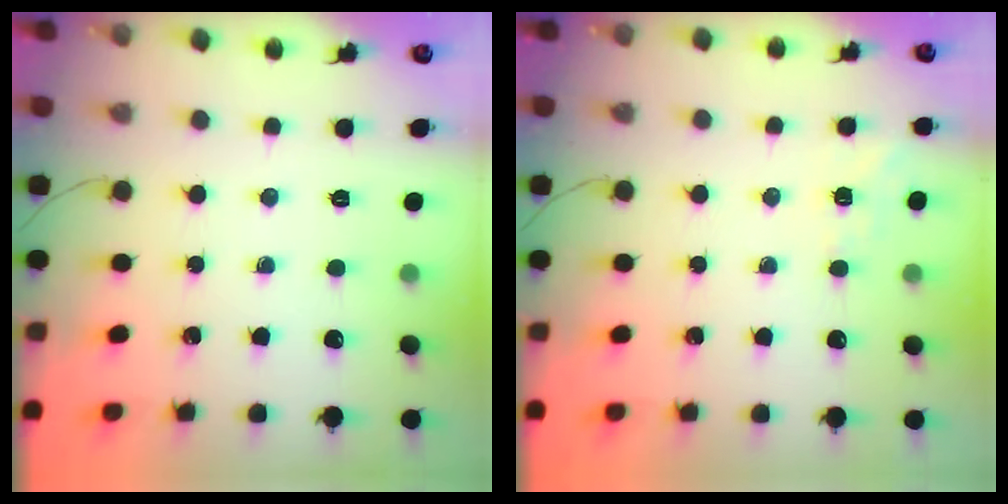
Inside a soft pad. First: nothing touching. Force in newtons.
{"total": 6.6, "press": 6.4, "slide": 1.7}